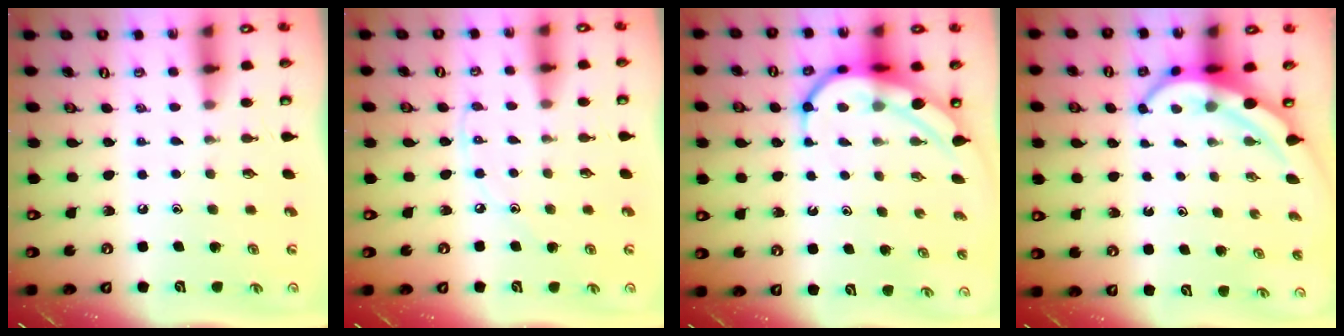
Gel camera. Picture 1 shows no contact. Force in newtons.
{"total": 4.2, "press": 4.2, "slide": 0.7}
{"total": 8.7, "press": 8.7, "slide": 0.8}
{"total": 6.4, "press": 6.3, "slide": 0.8}